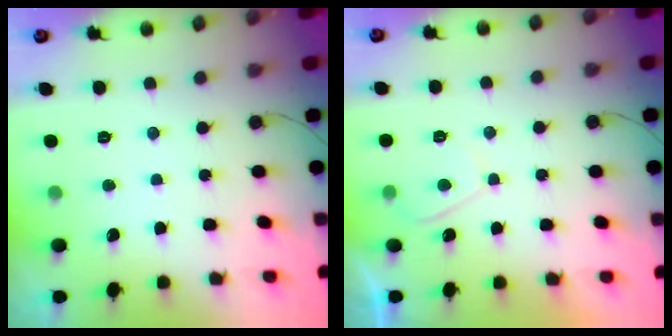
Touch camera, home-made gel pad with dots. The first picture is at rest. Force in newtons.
{"total": 1.8, "press": 1.7, "slide": 0.6}